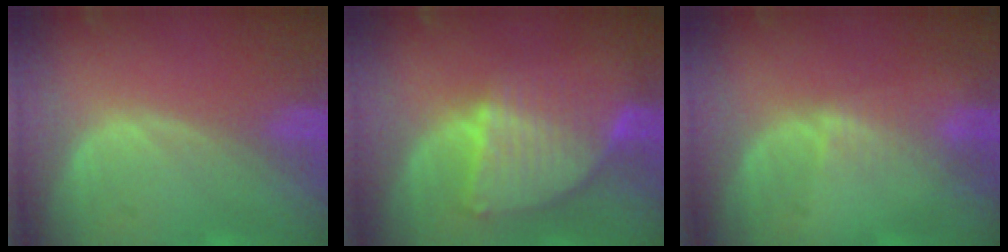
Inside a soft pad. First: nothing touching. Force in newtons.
{"total": 8.0, "press": 7.1, "slide": 3.6}
{"total": 1.6, "press": 1.6, "slide": 0.3}